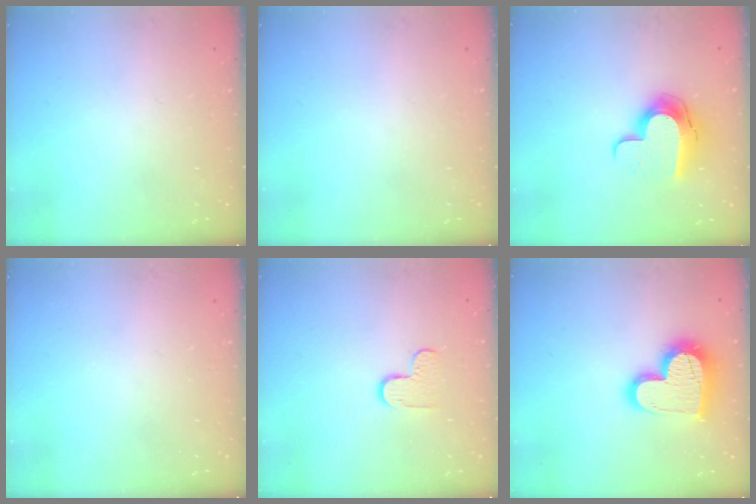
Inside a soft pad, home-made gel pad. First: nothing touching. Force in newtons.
{"total": 0.0}
{"total": 12.1, "press": 12.0, "slide": 0.9}
{"total": 0.0}
{"total": 5.1, "press": 5.0, "slide": 0.5}
{"total": 17.7, "press": 17.7, "slide": 1.3}